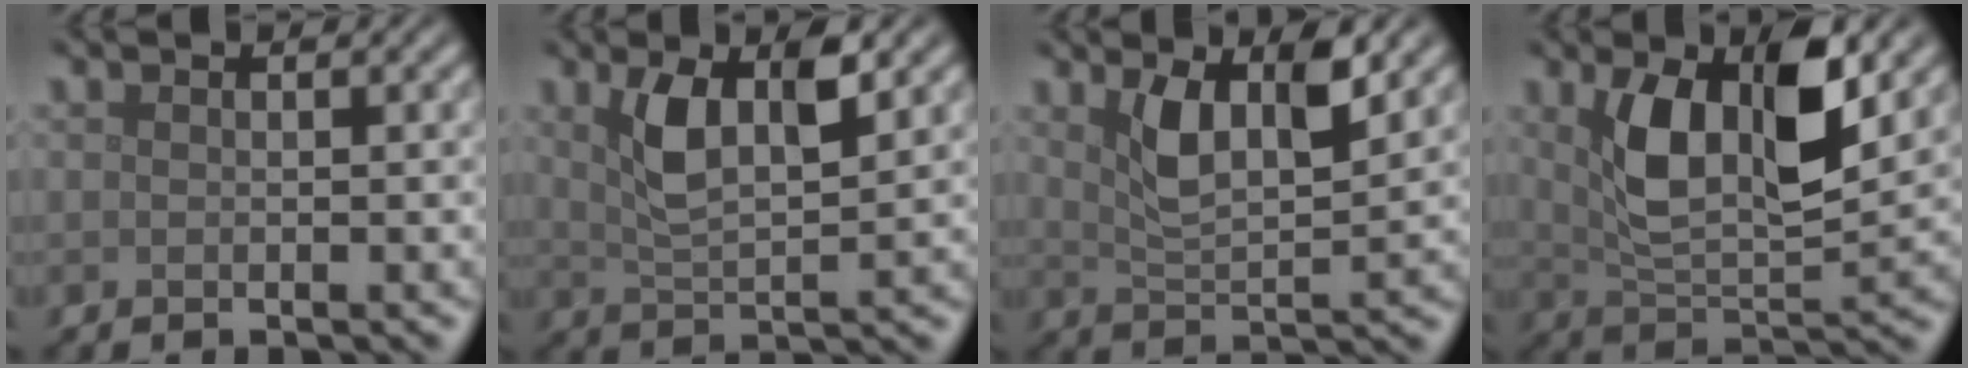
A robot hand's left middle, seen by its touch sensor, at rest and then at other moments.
{"total": 4.8, "force": [2.1, 1.5, 4.0], "torque": [-0.086, 0.002, 0.038]}
{"total": 4.6, "force": [2.2, 1.5, 3.7], "torque": [-0.076, -0.002, 0.042]}
{"total": 7.7, "force": [2.4, 3.2, 6.6], "torque": [-0.130, -0.001, 0.046]}